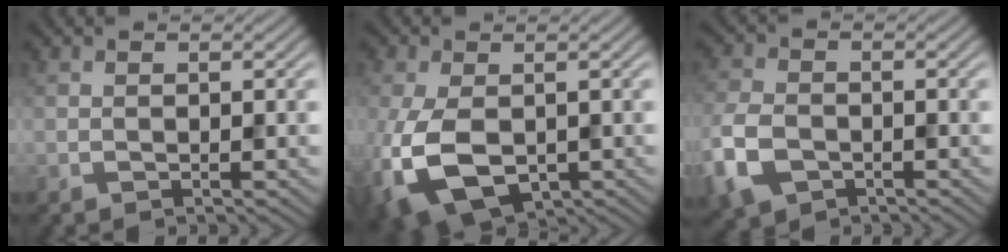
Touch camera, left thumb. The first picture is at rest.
{"total": 10.4, "force": [-3.4, 6.1, 7.7], "torque": [-0.193, -0.027, -0.056]}
{"total": 6.7, "force": [-3.2, 4.3, 4.0], "torque": [-0.111, -0.011, -0.070]}